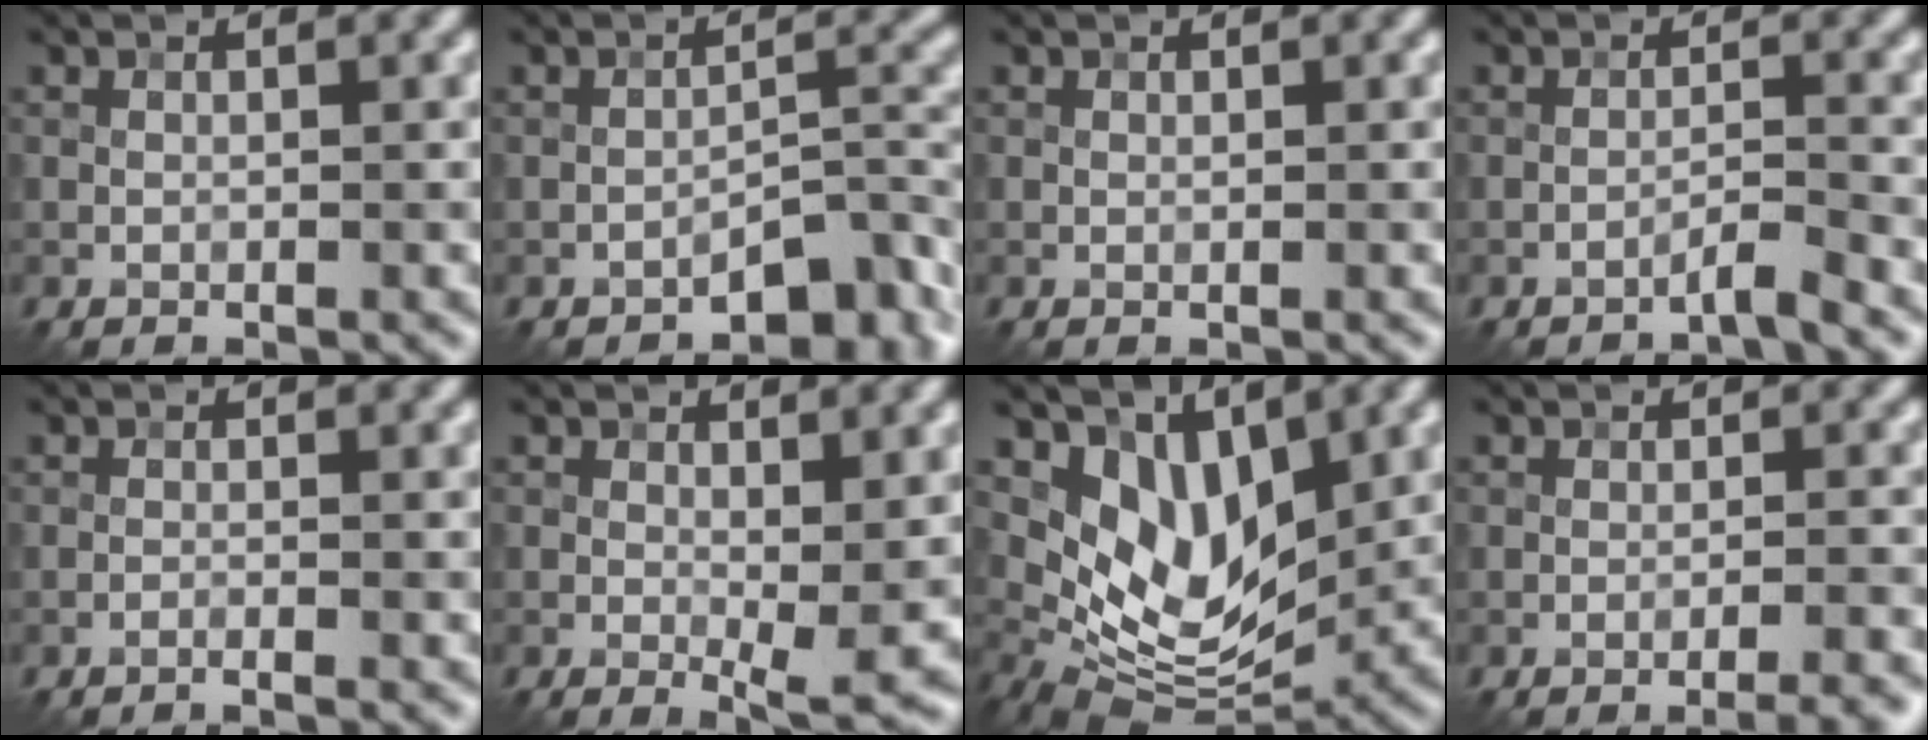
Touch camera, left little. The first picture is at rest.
{"total": 4.7, "force": [-3.3, 1.7, 3.0], "torque": [-0.033, 0.012, -0.048]}
{"total": 0.0}
{"total": 1.6, "force": [-1.5, -0.1, 0.7], "torque": [-0.008, 0.009, -0.033]}
{"total": 1.0, "force": [-0.8, 0.0, 0.5], "torque": [-0.009, 0.005, -0.021]}
{"total": 2.9, "force": [0.1, 0.6, 2.9], "torque": [-0.043, -0.010, 0.001]}
{"total": 7.1, "force": [3.4, 4.2, 4.6], "torque": [-0.082, -0.022, 0.063]}
{"total": 3.5, "force": [-2.6, 0.5, 2.2], "torque": [-0.029, 0.011, -0.042]}